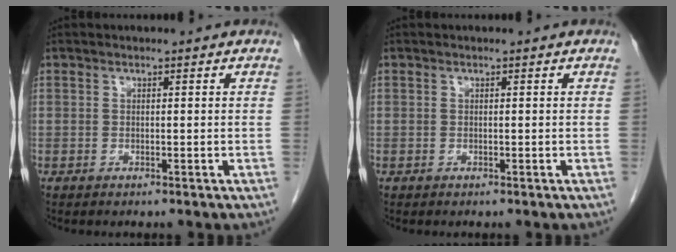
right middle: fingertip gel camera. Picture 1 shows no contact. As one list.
[{"total": 0.0}]